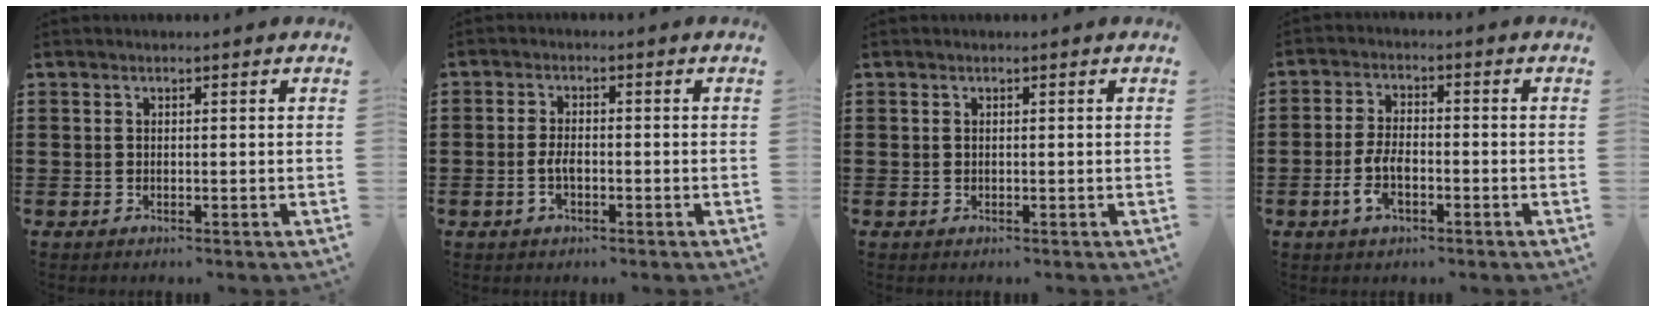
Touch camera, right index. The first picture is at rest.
{"total": 3.0, "force": [-0.9, 1.3, 2.5], "torque": [-0.063, -0.003, -0.022]}
{"total": 0.0}
{"total": 5.5, "force": [-2.0, 2.7, 4.3], "torque": [-0.101, -0.001, -0.043]}